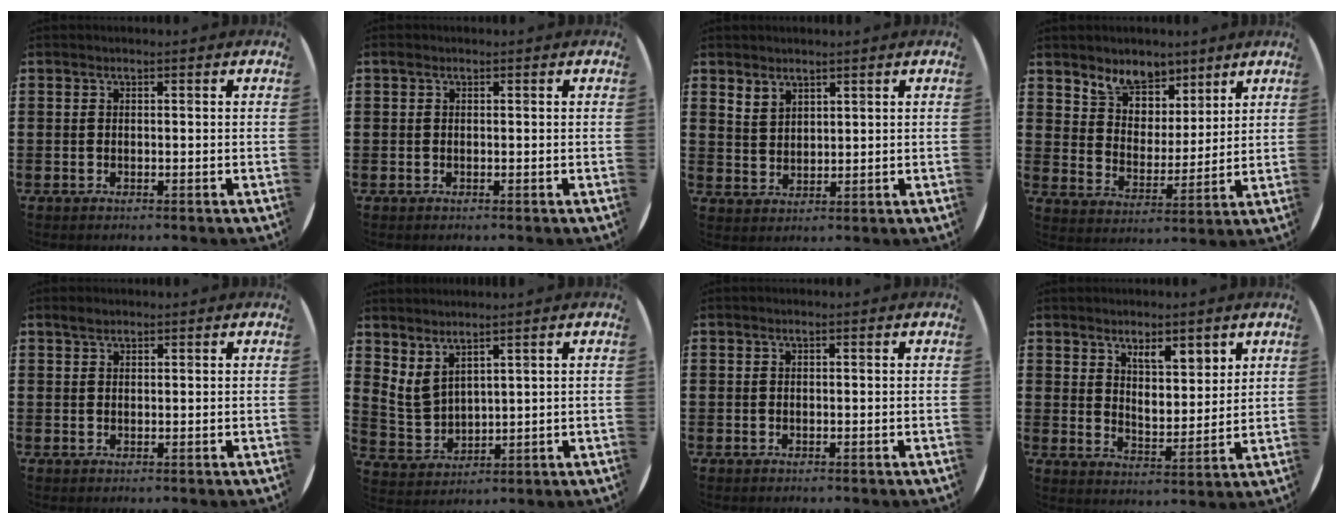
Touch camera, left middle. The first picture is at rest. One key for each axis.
{"total": 0.0}
{"total": 2.3, "fx": 2.1, "fy": 1.0, "fz": 0.0, "tx": -0.003, "ty": -0.004, "tz": 0.042}
{"total": 6.6, "fx": 5.6, "fy": 3.3, "fz": 0.6, "tx": -0.044, "ty": -0.020, "tz": 0.106}
{"total": 1.2, "fx": 1.1, "fy": 0.4, "fz": 0.4, "tx": -0.002, "ty": 0.001, "tz": 0.018}
{"total": 3.5, "fx": 3.1, "fy": 1.2, "fz": 1.1, "tx": -0.032, "ty": -0.011, "tz": 0.057}
{"total": 0.0}
{"total": 5.8, "fx": 4.6, "fy": 2.2, "fz": 2.7, "tx": -0.047, "ty": -0.019, "tz": 0.080}